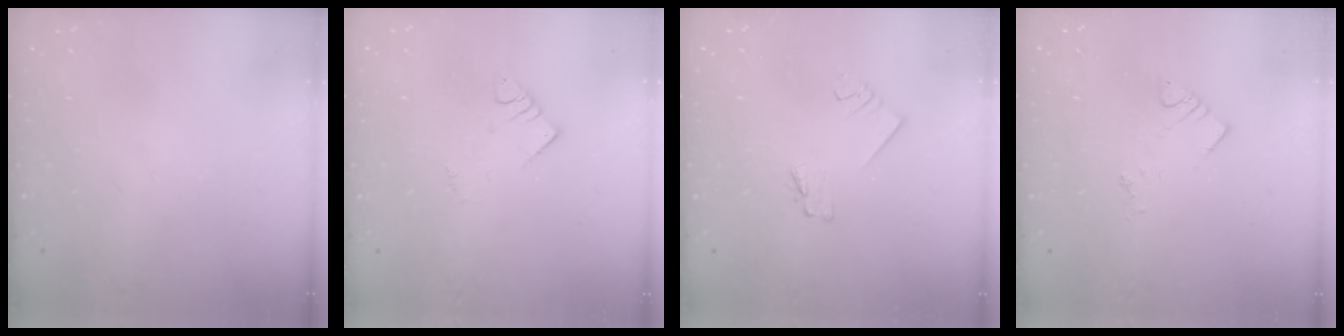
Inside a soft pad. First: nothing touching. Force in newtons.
{"total": 2.7, "press": 2.7, "slide": 0.1}
{"total": 1.6, "press": 1.5, "slide": 0.2}
{"total": 3.2, "press": 3.1, "slide": 0.5}